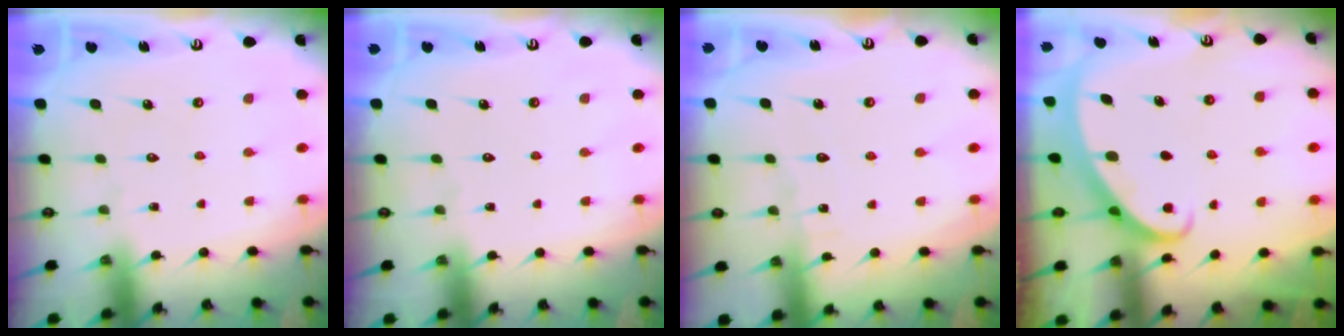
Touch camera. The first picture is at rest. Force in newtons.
{"total": 0.0}
{"total": 2.9, "press": 2.8, "slide": 0.4}
{"total": 2.2, "press": 2.2, "slide": 0.3}